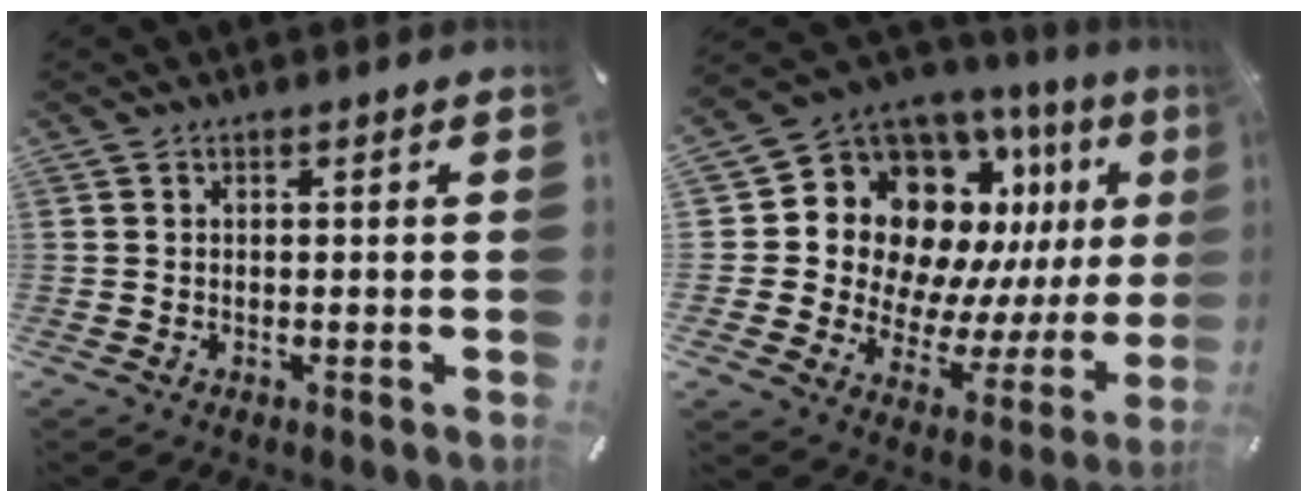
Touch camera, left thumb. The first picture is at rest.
{"total": 17.2, "force": [8.2, 12.6, 8.4], "torque": [-0.143, -0.088, 0.168]}